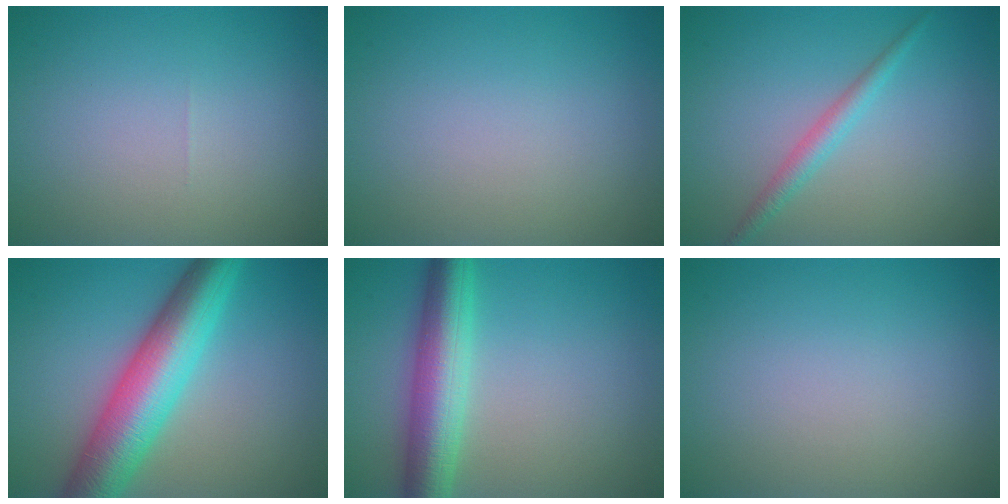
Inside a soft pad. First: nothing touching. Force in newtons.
{"total": 0.0}
{"total": 1.9, "press": 1.9, "slide": 0.0}
{"total": 9.1, "press": 9.1, "slide": 0.1}
{"total": 6.5, "press": 6.5, "slide": 0.0}
{"total": 0.0}